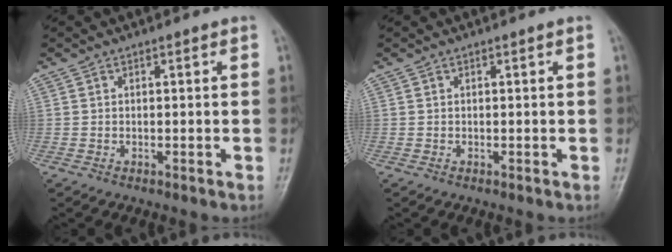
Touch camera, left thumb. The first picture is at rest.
{"total": 0.0}